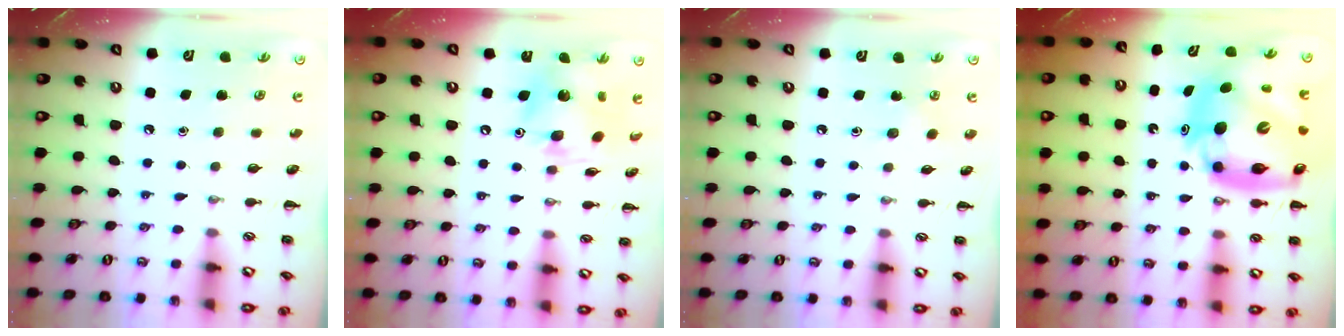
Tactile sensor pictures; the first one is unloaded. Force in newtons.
{"total": 12.2, "press": 12.1, "slide": 1.2}
{"total": 2.9, "press": 2.7, "slide": 0.8}
{"total": 16.4, "press": 15.7, "slide": 4.7}